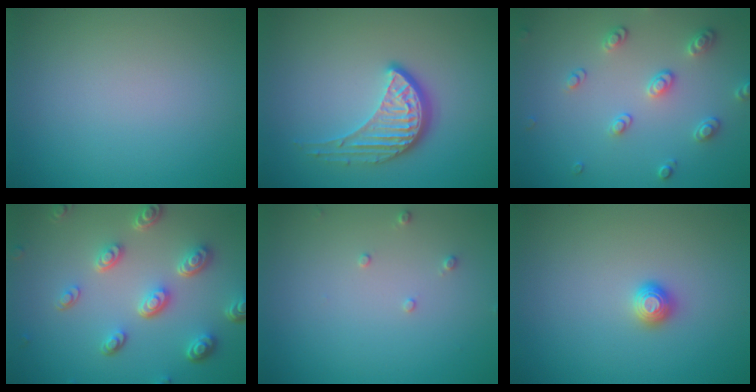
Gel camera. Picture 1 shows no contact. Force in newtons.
{"total": 4.0, "press": 3.0, "slide": 2.6}
{"total": 2.5, "press": 2.5, "slide": 0.4}
{"total": 5.0, "press": 3.7, "slide": 3.3}
{"total": 0.8, "press": 0.8, "slide": 0.2}
{"total": 1.1, "press": 1.1, "slide": 0.1}